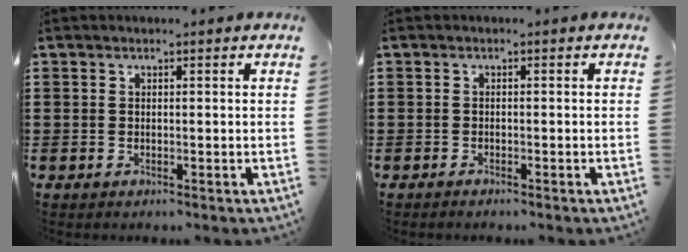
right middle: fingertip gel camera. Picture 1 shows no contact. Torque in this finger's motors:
{"motor_torque": [0.06, 0.04, -0.03, -0.01]}